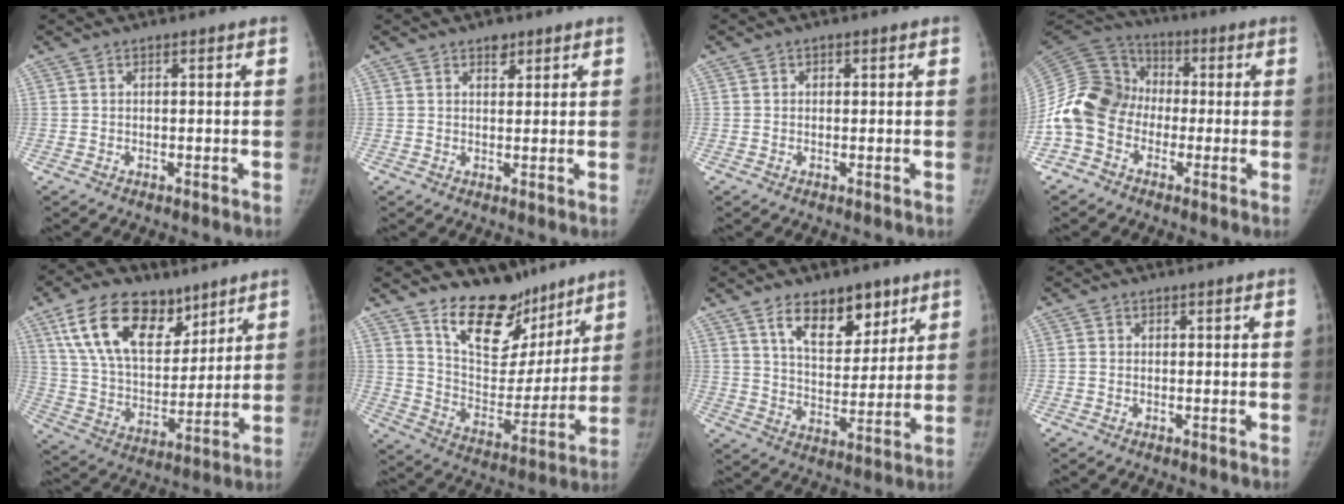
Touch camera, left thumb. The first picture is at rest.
{"total": 2.4, "force": [1.6, 1.4, 1.0], "torque": [-0.001, -0.008, 0.022]}
{"total": 0.8, "force": [0.1, 0.7, 0.2], "torque": [0.006, 0.003, -0.002]}
{"total": 15.4, "force": [-3.7, 12.5, 8.2], "torque": [-0.165, 0.050, -0.082]}
{"total": 19.7, "force": [11.2, 11.4, 11.6], "torque": [-0.169, -0.039, 0.205]}
{"total": 17.5, "force": [12.9, 9.4, 7.0], "torque": [-0.046, -0.094, 0.214]}
{"total": 13.0, "force": [7.8, 7.0, 7.7], "torque": [-0.080, -0.049, 0.135]}
{"total": 0.7, "force": [-0.2, 0.6, 0.3], "torque": [-0.001, 0.002, -0.005]}